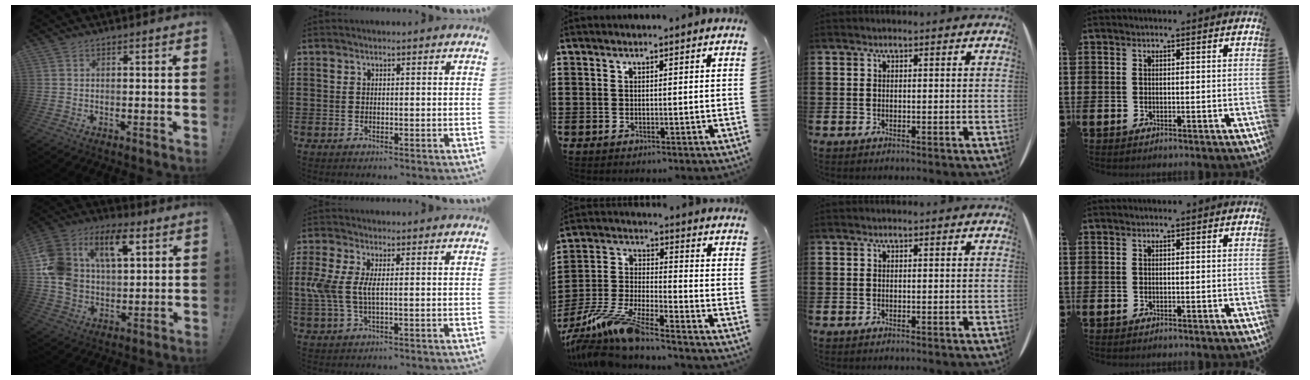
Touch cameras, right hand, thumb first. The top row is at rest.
{"thumb": {"total": 18.0, "force": [6.8, 12.4, 11.0], "torque": [-0.203, -0.019, 0.124]}, "index": {"total": 4.8, "force": [0.1, 1.9, 4.4], "torque": [-0.122, -0.009, -0.009]}, "middle": {"total": 9.8, "force": [-8.7, 0.4, 4.5], "torque": [-0.100, 0.000, -0.176]}}